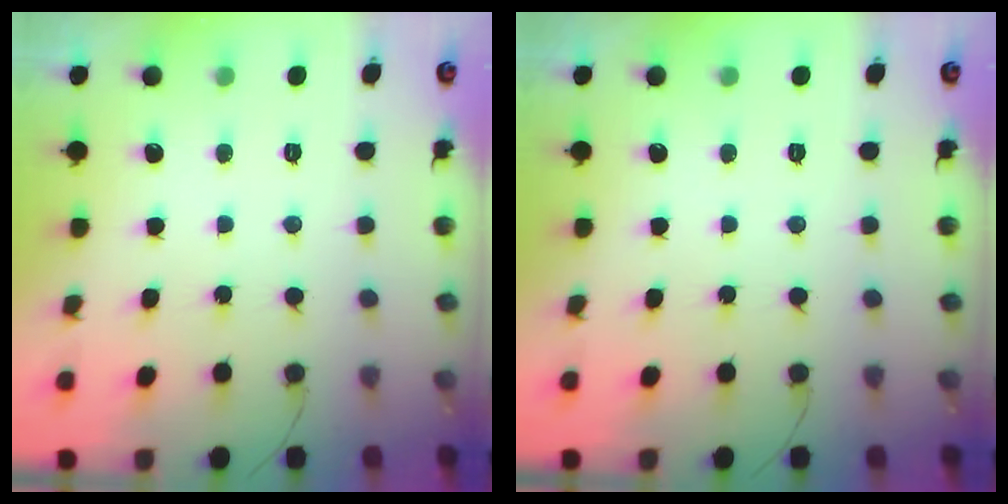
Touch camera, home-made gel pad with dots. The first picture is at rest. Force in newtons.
{"total": 0.0}